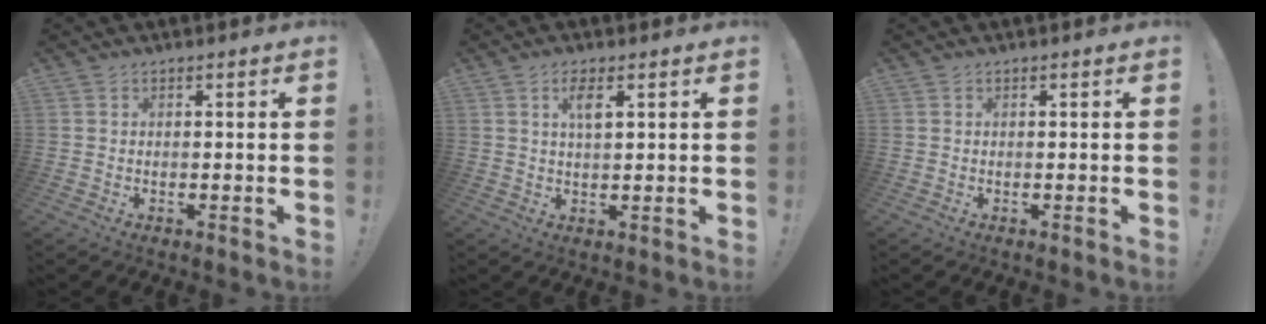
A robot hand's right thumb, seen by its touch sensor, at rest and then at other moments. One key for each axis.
{"total": 4.2, "fx": 1.7, "fy": 1.3, "fz": 3.5, "tx": -0.065, "ty": -0.001, "tz": 0.027}
{"total": 0.0}